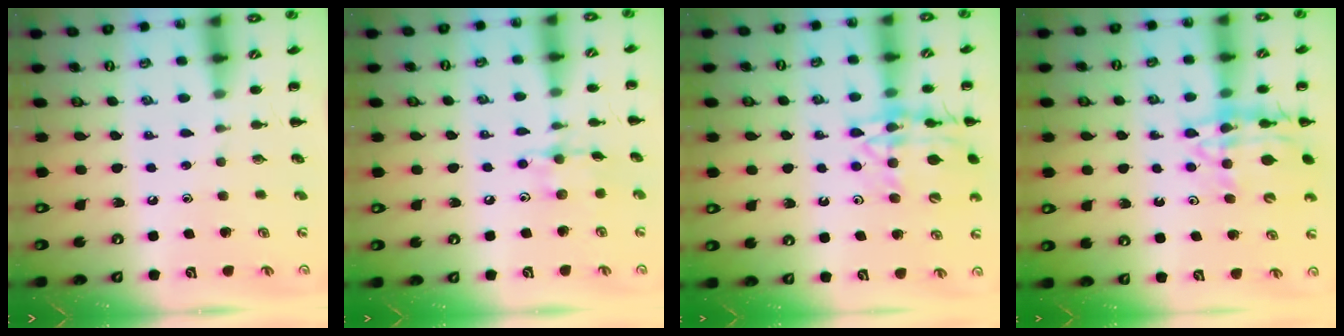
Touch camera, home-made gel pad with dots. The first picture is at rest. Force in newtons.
{"total": 8.7, "press": 8.7, "slide": 0.5}
{"total": 16.8, "press": 16.7, "slide": 1.6}
{"total": 14.7, "press": 14.3, "slide": 3.3}